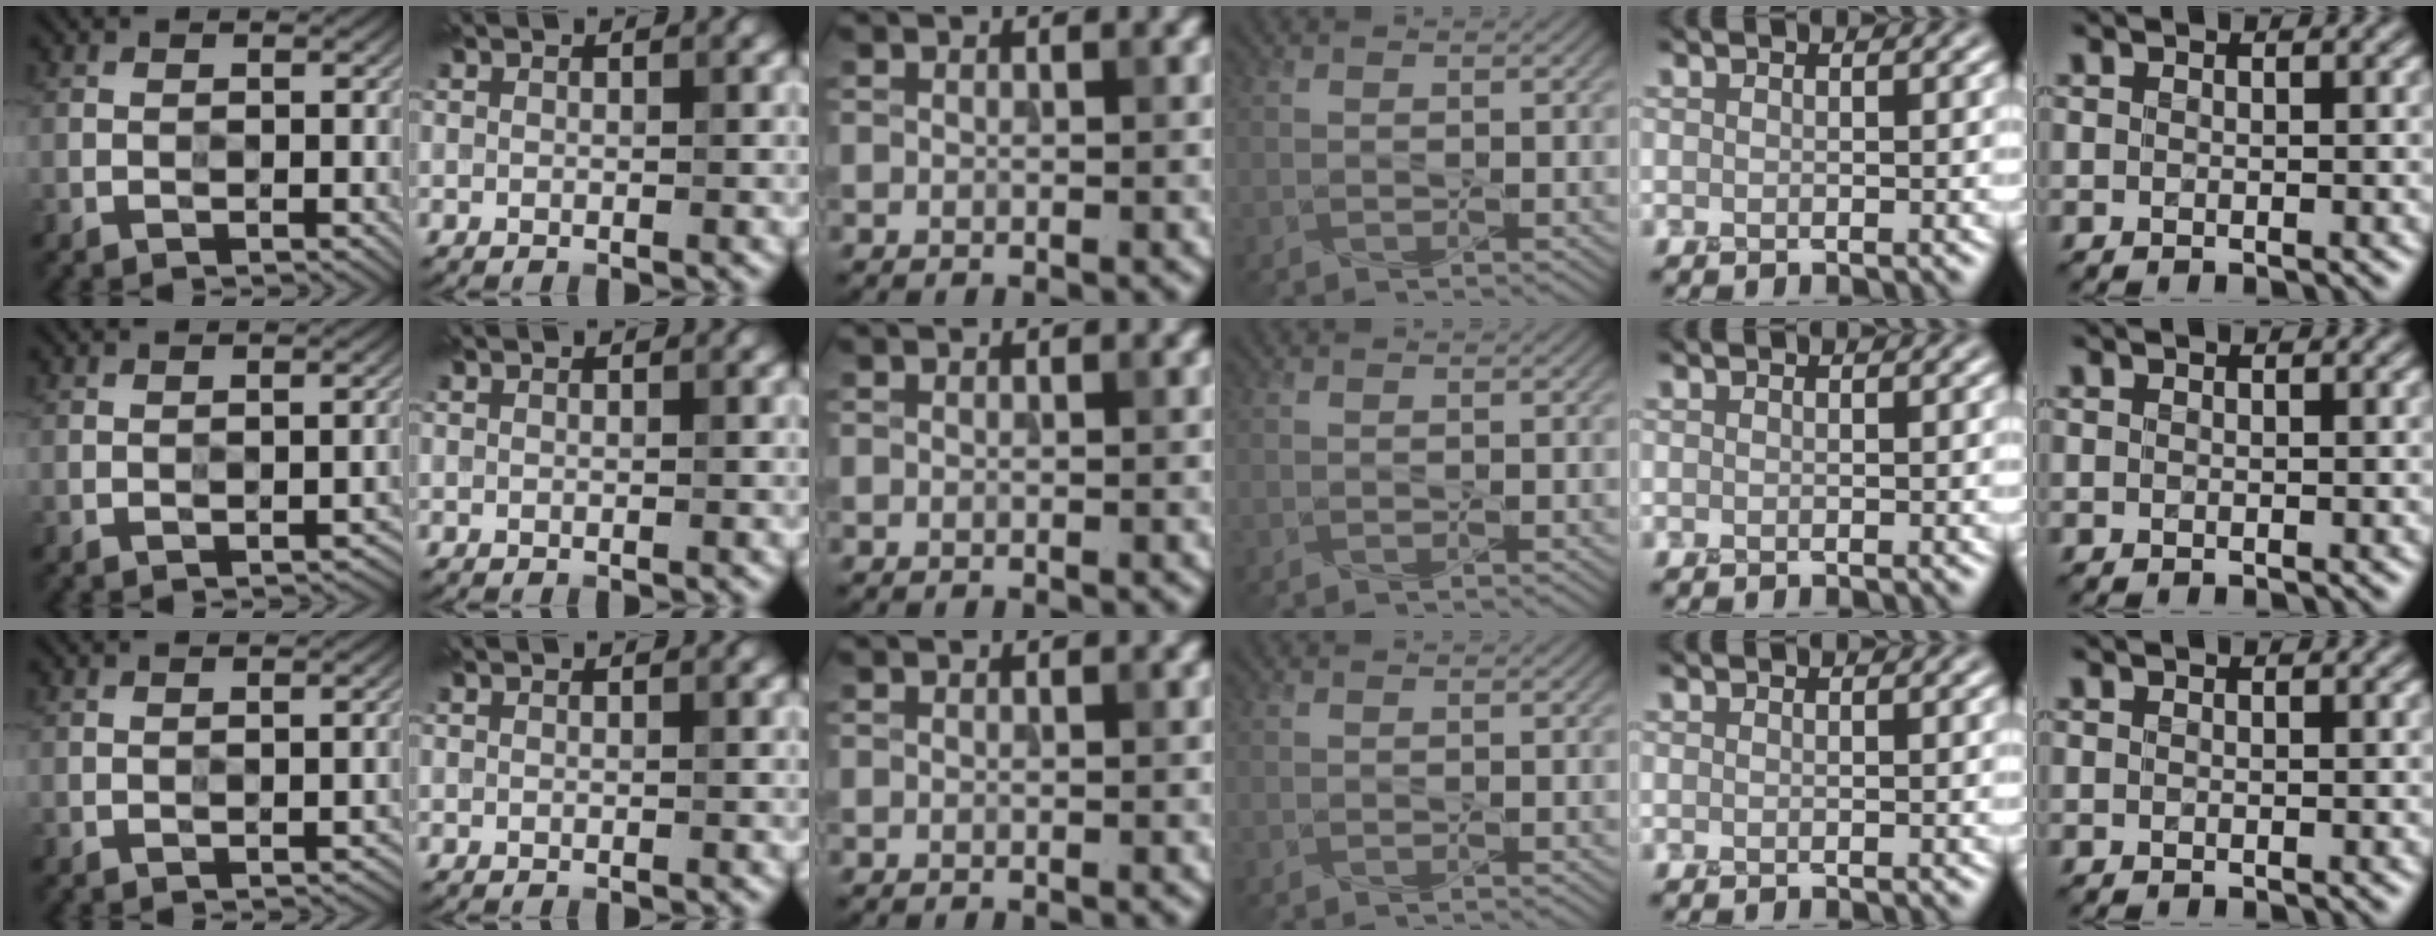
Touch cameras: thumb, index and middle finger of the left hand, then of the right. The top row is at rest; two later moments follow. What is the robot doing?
{"motion": "screw", "object": "flashlight"}